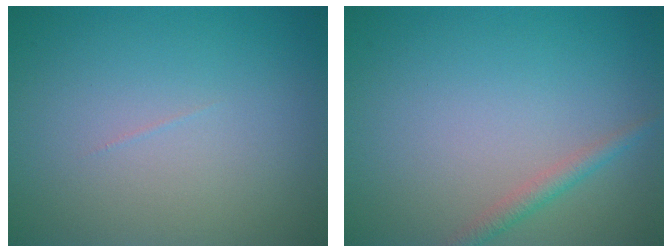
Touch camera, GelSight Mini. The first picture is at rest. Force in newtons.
{"total": 1.5, "press": 1.5, "slide": 0.0}